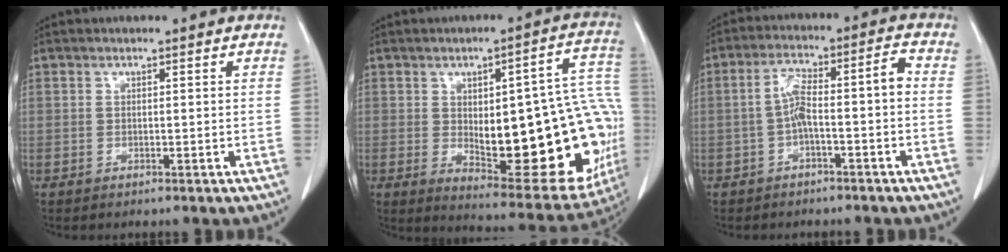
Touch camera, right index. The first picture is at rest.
{"total": 26.5, "force": [-2.3, 8.0, 25.2], "torque": [-0.248, 0.021, -0.003]}
{"total": 7.0, "force": [-1.5, 1.0, 6.7], "torque": [-0.124, 0.036, -0.026]}